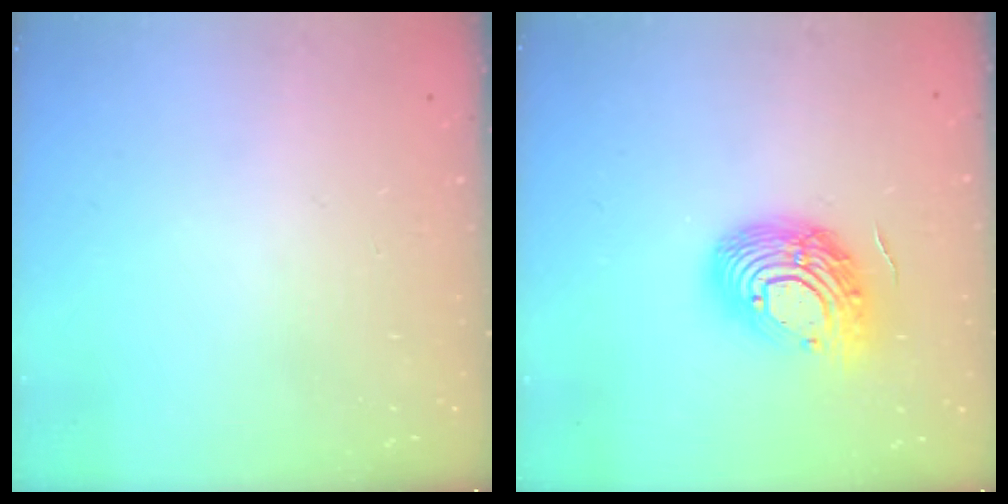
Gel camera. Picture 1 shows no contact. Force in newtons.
{"total": 15.8, "press": 15.8, "slide": 1.1}